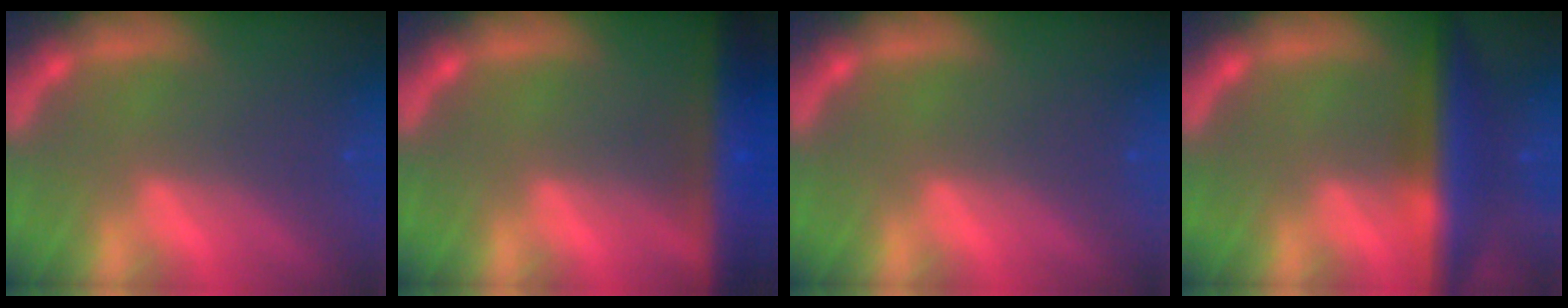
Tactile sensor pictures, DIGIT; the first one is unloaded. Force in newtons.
{"total": 9.5}
{"total": 0.0}
{"total": 7.0}